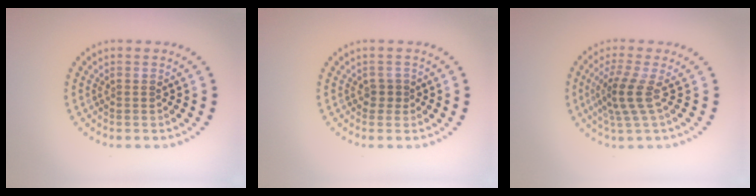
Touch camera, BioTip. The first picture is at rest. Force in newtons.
{"total": 1.1, "press": 0.9, "slide": 0.6}
{"total": 3.0, "press": 2.2, "slide": 2.0}